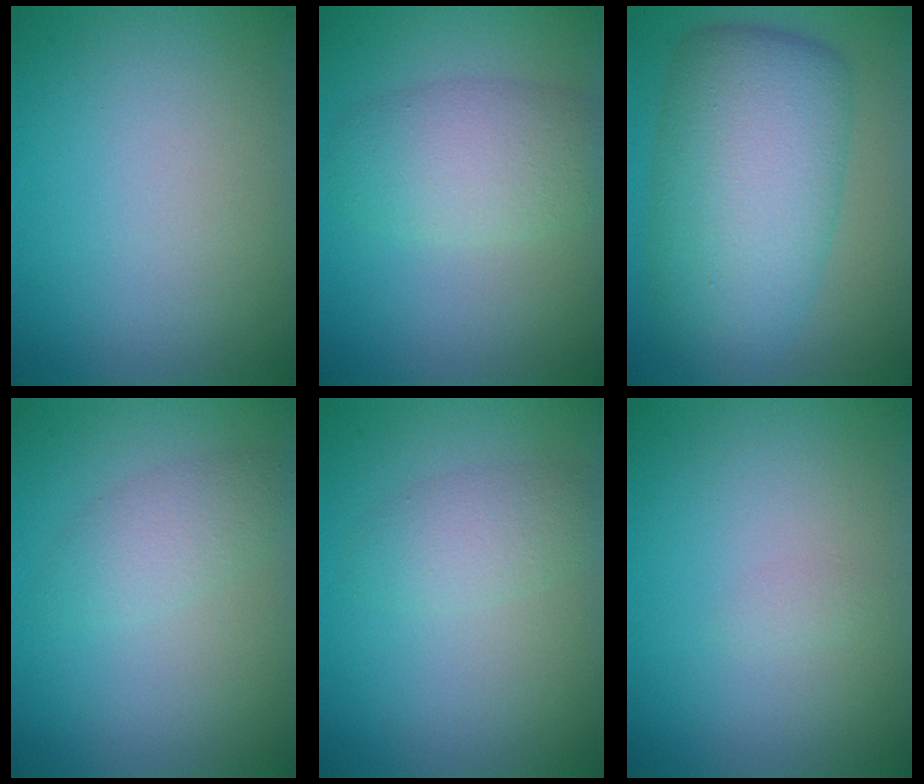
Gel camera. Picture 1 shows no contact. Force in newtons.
{"total": 4.7, "press": 4.7, "slide": 0.1}
{"total": 10.6, "press": 10.6, "slide": 0.3}
{"total": 2.5, "press": 2.5, "slide": 0.0}
{"total": 2.4, "press": 2.4, "slide": 0.1}
{"total": 0.5, "press": 0.5, "slide": 0.0}